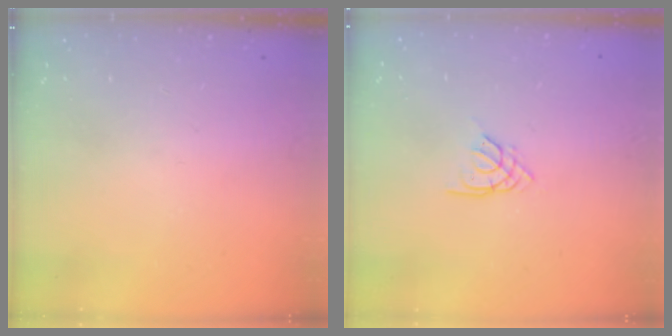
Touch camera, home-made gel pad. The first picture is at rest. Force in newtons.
{"total": 2.3, "press": 2.3, "slide": 0.5}